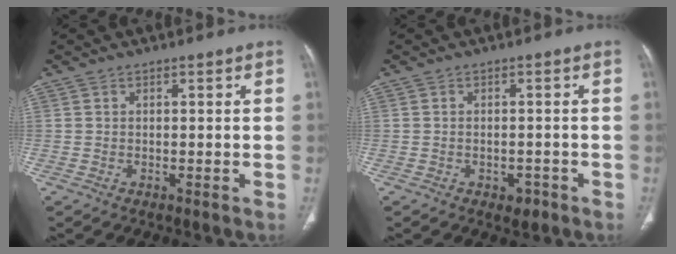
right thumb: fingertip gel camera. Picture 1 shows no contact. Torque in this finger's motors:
{"motor_torque": [-0.20, 0.26, 0.40, 0.05, 0.06]}